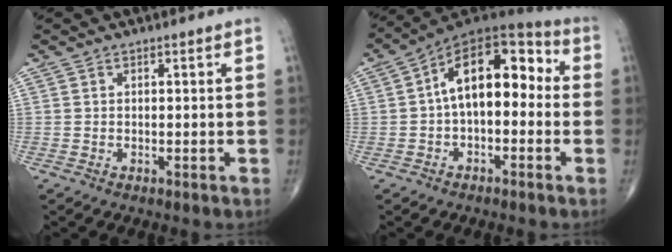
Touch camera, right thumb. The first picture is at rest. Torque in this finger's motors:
{"motor_torque": [1.26, 2.16, 0.79, -0.31, 0.10]}